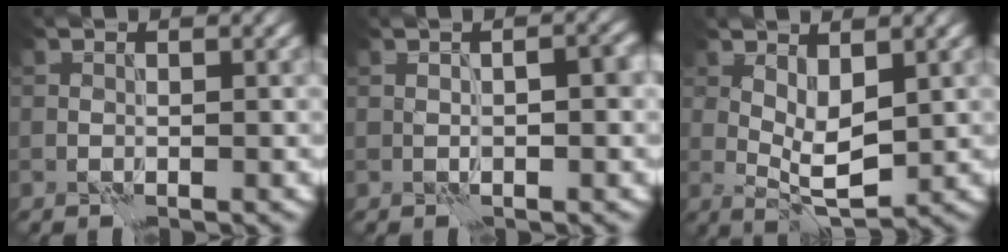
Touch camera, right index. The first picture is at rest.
{"total": 3.1, "force": [0.3, 1.4, 2.8], "torque": [-0.026, 0.004, 0.002]}
{"total": 4.0, "force": [0.8, 1.6, 3.6], "torque": [-0.069, -0.006, 0.017]}